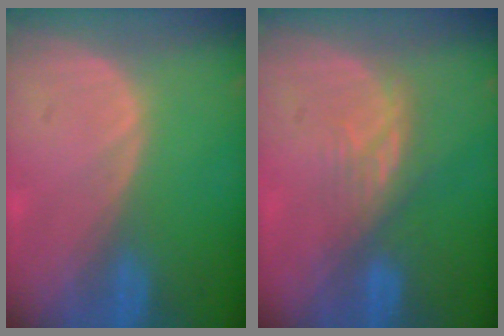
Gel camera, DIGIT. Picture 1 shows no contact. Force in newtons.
{"total": 4.0, "press": 3.7, "slide": 1.4}